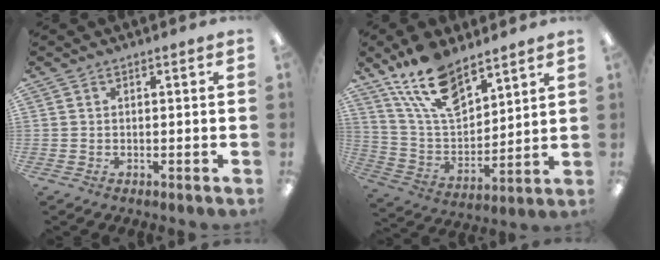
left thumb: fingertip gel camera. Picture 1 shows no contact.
{"total": 16.4, "force": [11.6, 7.2, 9.0], "torque": [-0.184, -0.053, 0.213]}